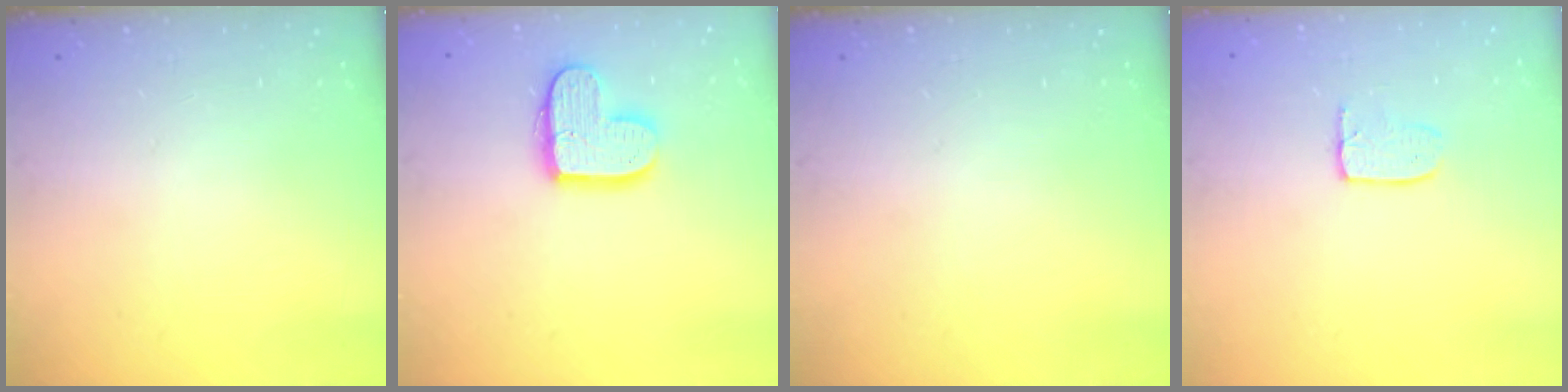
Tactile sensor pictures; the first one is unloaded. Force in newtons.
{"total": 12.6, "press": 12.6, "slide": 0.9}
{"total": 0.0}
{"total": 3.3, "press": 3.3, "slide": 0.1}